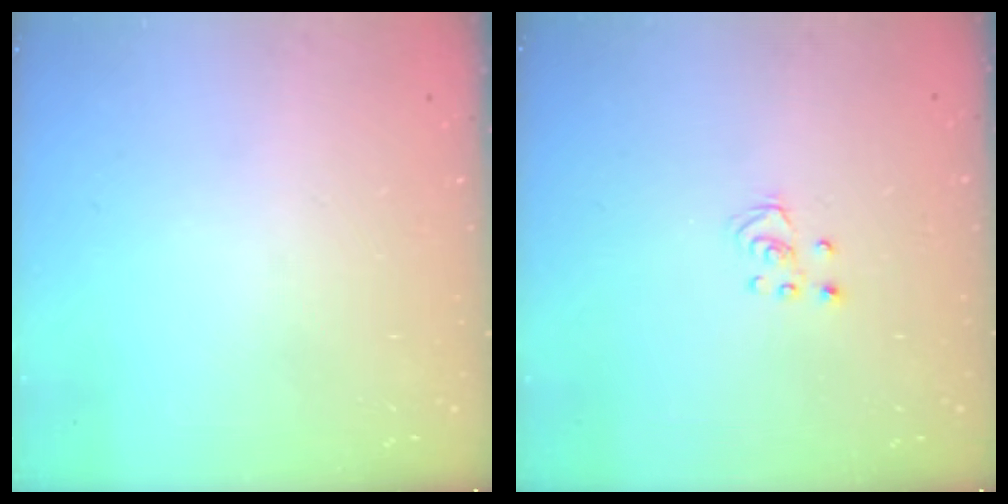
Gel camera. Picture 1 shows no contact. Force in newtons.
{"total": 2.5, "press": 2.5, "slide": 0.2}